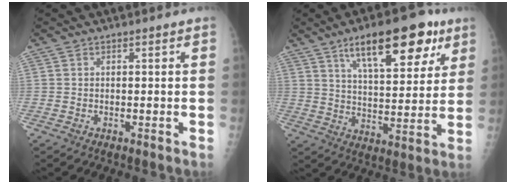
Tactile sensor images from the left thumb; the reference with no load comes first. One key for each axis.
{"total": 17.6, "fx": 9.8, "fy": 6.9, "fz": 12.9, "tx": -0.152, "ty": -0.032, "tz": 0.154}